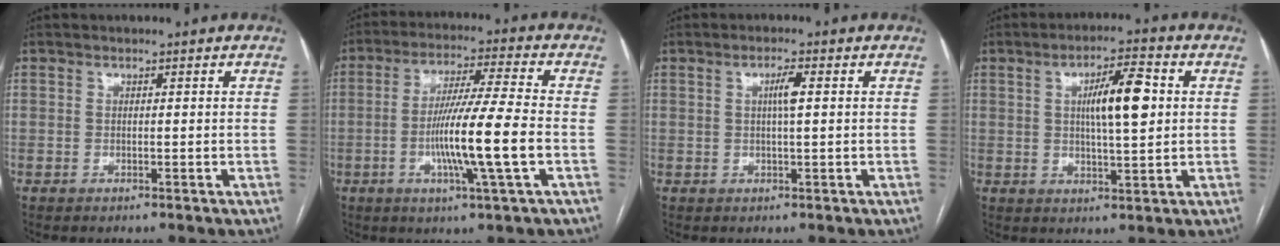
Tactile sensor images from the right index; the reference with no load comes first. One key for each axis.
{"total": 12.4, "fx": -2.9, "fy": -0.9, "fz": 12.0, "tx": -0.222, "ty": -0.008, "tz": -0.057}
{"total": 2.7, "fx": 0.5, "fy": 0.1, "fz": 2.7, "tx": -0.048, "ty": 0.001, "tz": 0.009}
{"total": 8.5, "fx": 1.5, "fy": 1.6, "fz": 8.2, "tx": -0.139, "ty": 0.012, "tz": 0.026}